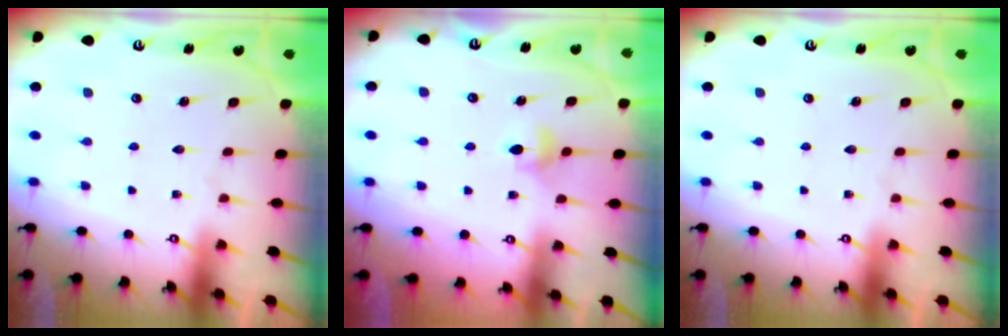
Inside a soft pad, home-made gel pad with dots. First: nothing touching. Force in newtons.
{"total": 4.3, "press": 4.3, "slide": 0.9}
{"total": 0.0}